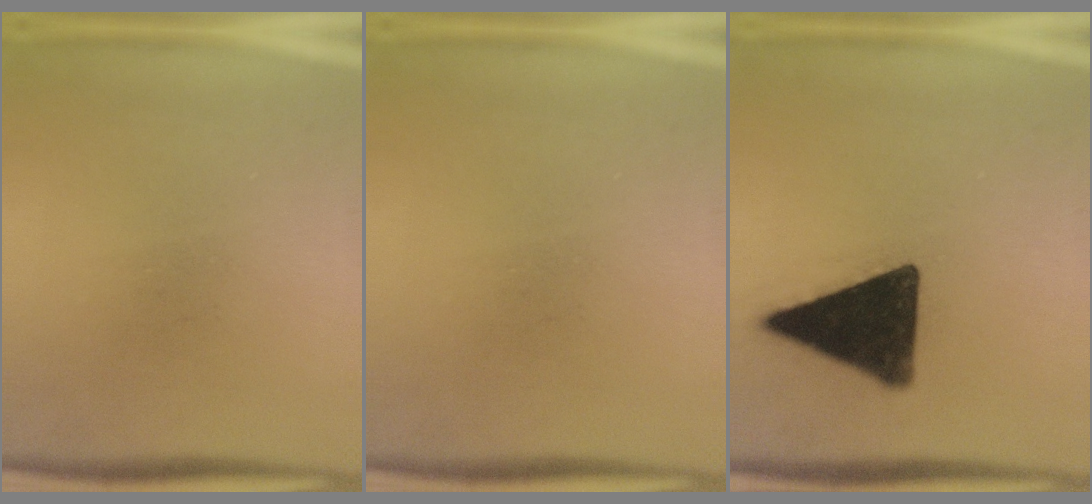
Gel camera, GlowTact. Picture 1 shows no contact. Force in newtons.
{"total": 0.0}
{"total": 16.6}